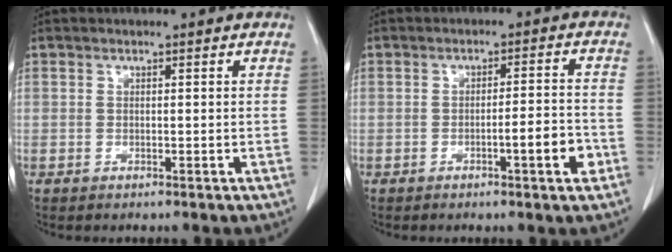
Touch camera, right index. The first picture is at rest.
{"total": 5.1, "force": [-2.2, 0.3, 4.6], "torque": [-0.060, 0.001, -0.032]}